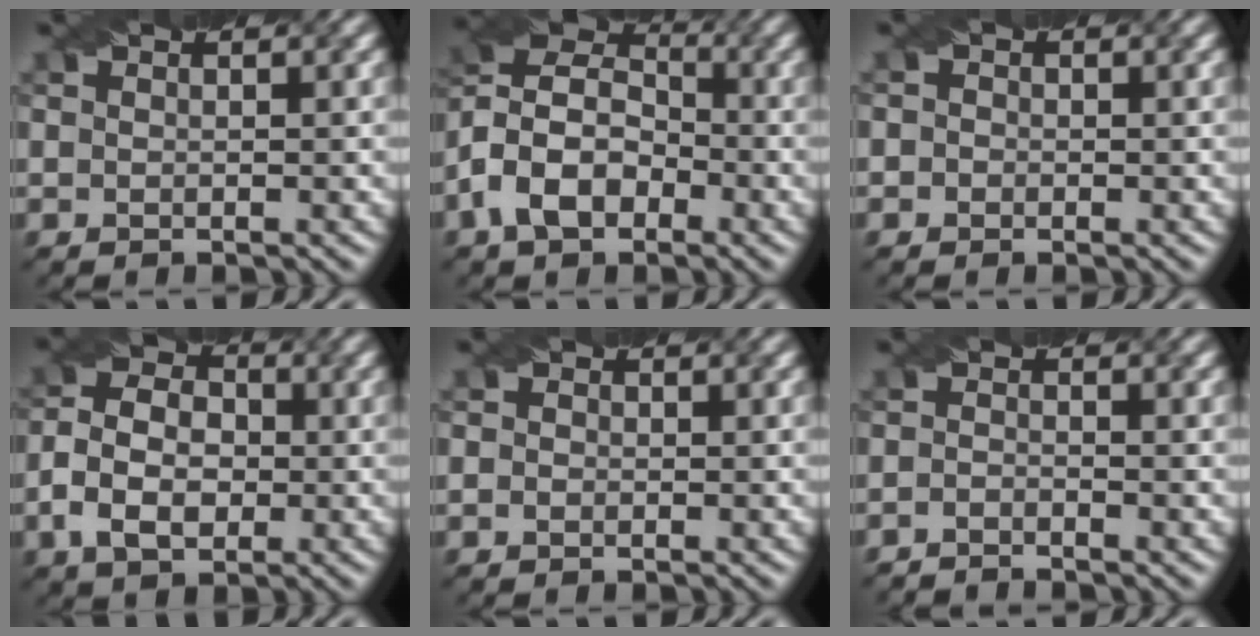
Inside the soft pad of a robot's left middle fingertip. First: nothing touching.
{"total": 8.1, "force": [-3.2, 5.2, 5.3], "torque": [-0.101, 0.013, -0.076]}
{"total": 1.1, "force": [0.1, 1.1, 0.3], "torque": [0.002, 0.001, -0.012]}
{"total": 6.3, "force": [-1.2, 4.5, 4.2], "torque": [-0.080, 0.011, -0.030]}
{"total": 1.0, "force": [-0.1, 0.9, 0.5], "torque": [-0.011, 0.000, -0.006]}
{"total": 1.6, "force": [-1.5, 0.1, 0.5], "torque": [-0.011, -0.006, -0.033]}